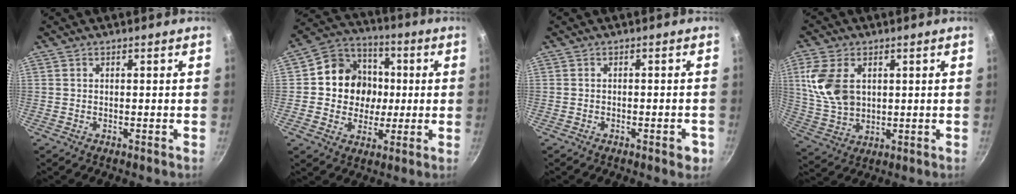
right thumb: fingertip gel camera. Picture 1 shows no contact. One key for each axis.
{"total": 13.5, "fx": 0.5, "fy": 12.2, "fz": 5.8, "tx": -0.060, "ty": 0.019, "tz": -0.002}
{"total": 2.9, "fx": -1.4, "fy": 1.1, "fz": 2.3, "tx": -0.023, "ty": 0.009, "tz": -0.016}
{"total": 11.6, "fx": 2.7, "fy": 7.8, "fz": 8.1, "tx": -0.150, "ty": -0.011, "tz": 0.062}